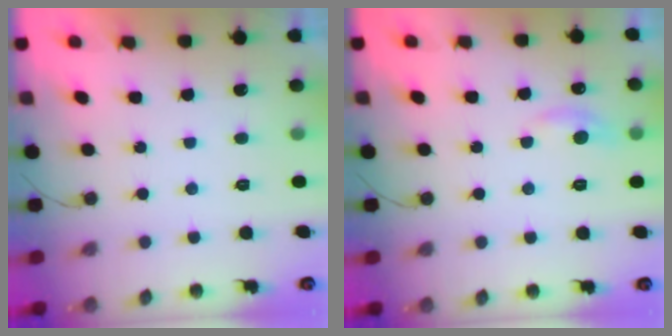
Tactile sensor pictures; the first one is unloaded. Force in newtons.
{"total": 5.5, "press": 5.5, "slide": 0.7}